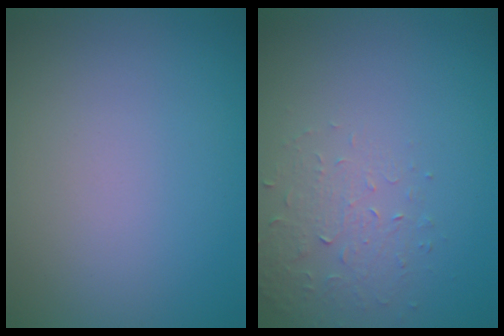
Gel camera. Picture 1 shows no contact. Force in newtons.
{"total": 1.6, "press": 0.9, "slide": 1.3}